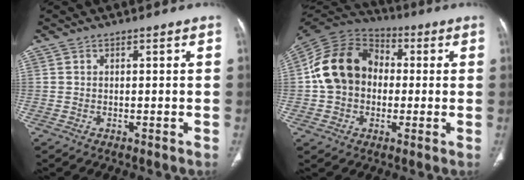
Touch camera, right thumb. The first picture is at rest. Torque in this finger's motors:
{"motor_torque": [1.37, 2.23, 0.70, -0.64, 0.18]}